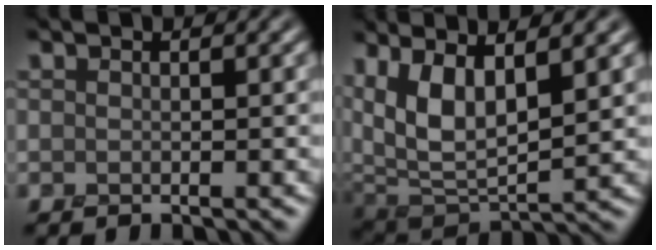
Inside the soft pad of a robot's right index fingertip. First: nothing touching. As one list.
[{"total": 8.0, "force": [2.5, 3.2, 6.9], "torque": [-0.147, -0.001, 0.046]}]